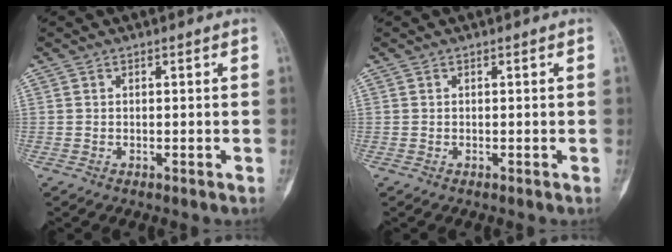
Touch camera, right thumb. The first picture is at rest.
{"total": 0.0}